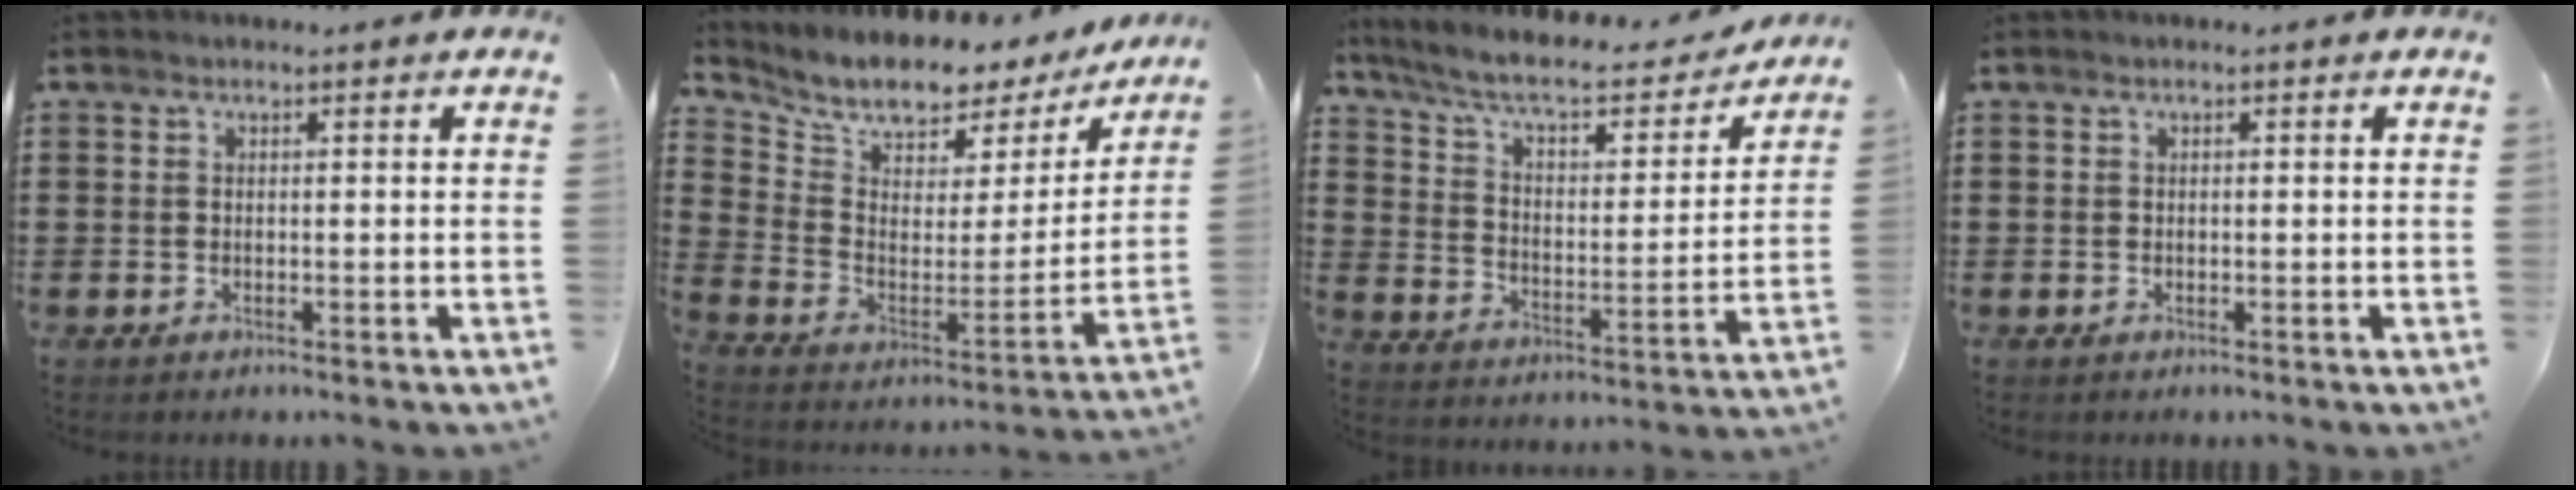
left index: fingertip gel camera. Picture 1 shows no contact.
{"total": 6.1, "force": [5.4, 2.4, 1.4], "torque": [-0.050, -0.053, 0.086]}
{"total": 6.9, "force": [5.9, 1.4, 3.4], "torque": [-0.092, -0.035, 0.097]}
{"total": 0.0}